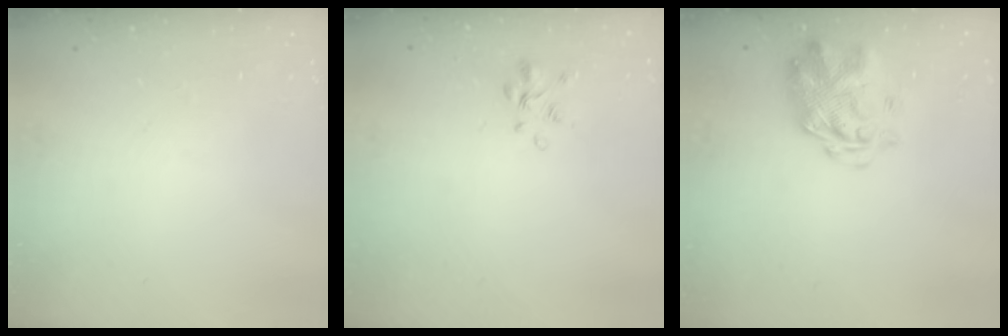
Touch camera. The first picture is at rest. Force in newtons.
{"total": 2.4, "press": 2.3, "slide": 0.8}
{"total": 3.8, "press": 3.4, "slide": 1.8}